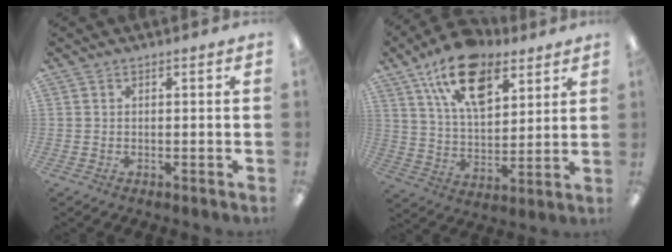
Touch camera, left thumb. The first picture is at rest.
{"total": 17.8, "force": [10.8, 9.4, 10.5], "torque": [-0.177, -0.043, 0.194]}